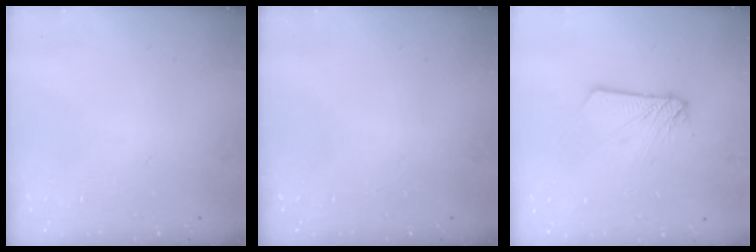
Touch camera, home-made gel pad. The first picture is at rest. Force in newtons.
{"total": 0.0}
{"total": 3.6, "press": 3.6, "slide": 0.3}